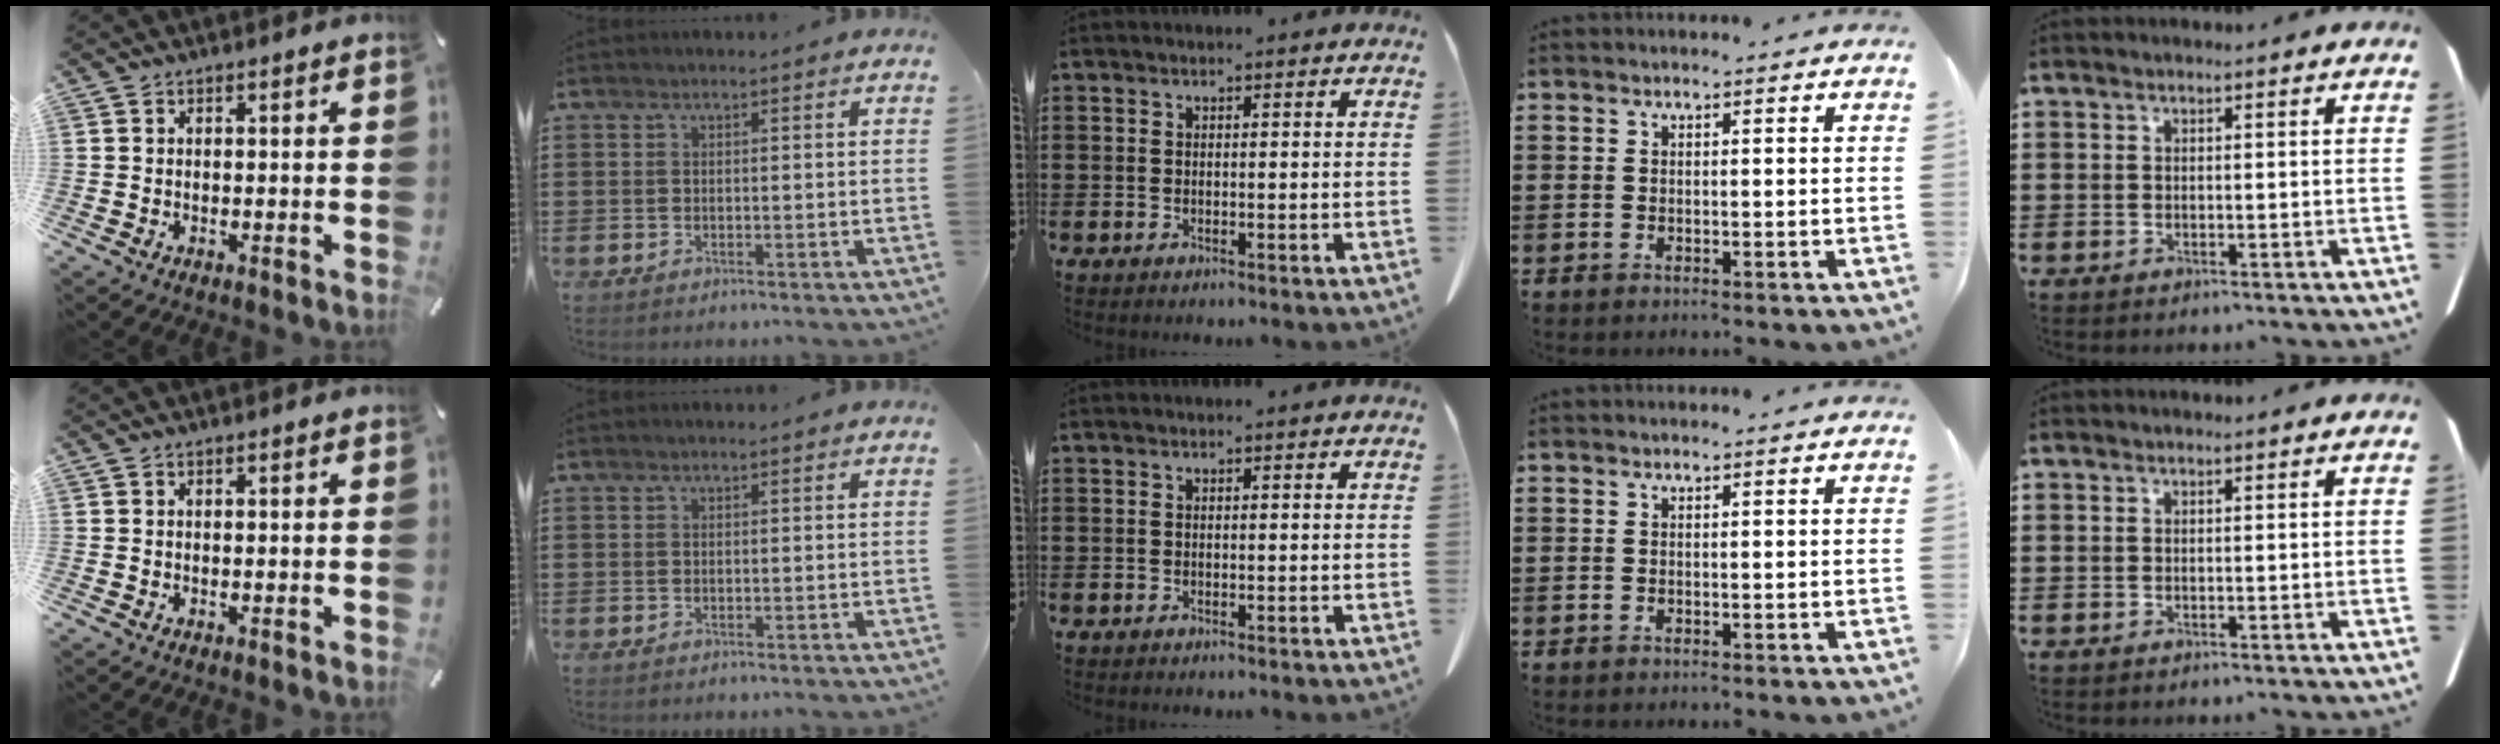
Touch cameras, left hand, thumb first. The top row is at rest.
{}